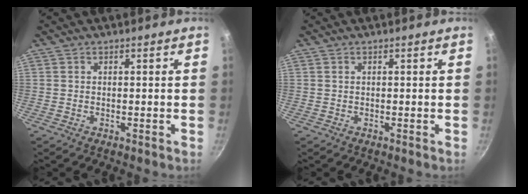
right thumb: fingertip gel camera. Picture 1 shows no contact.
{"total": 0.0}